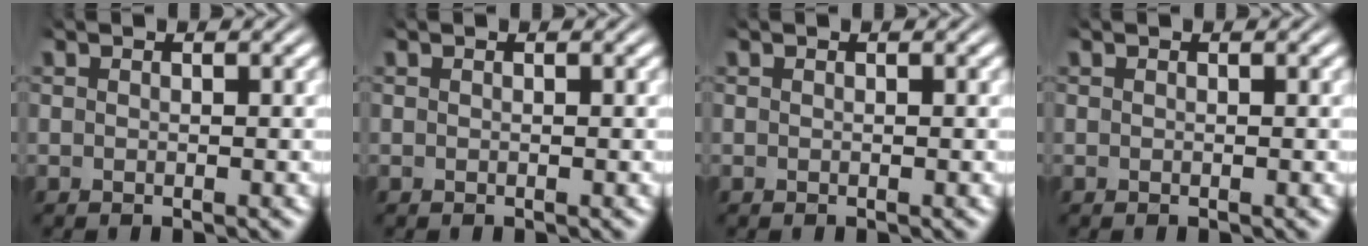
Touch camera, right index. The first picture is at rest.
{"total": 0.0}
{"total": 0.0}
{"total": 0.0}